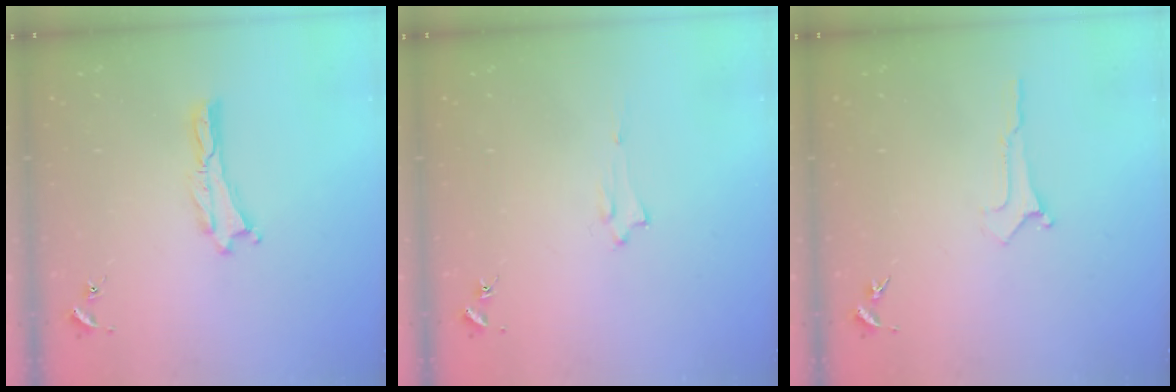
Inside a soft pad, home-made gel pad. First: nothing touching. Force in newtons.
{"total": 1.4, "press": 1.4, "slide": 0.2}
{"total": 0.0}